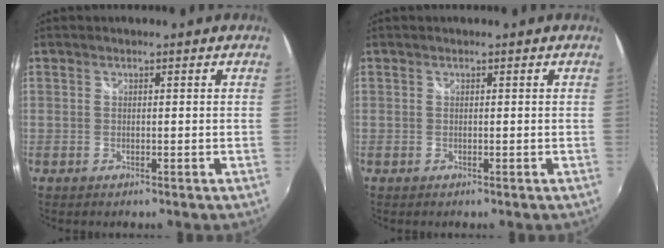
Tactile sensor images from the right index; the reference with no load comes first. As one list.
[{"total": 0.0}]